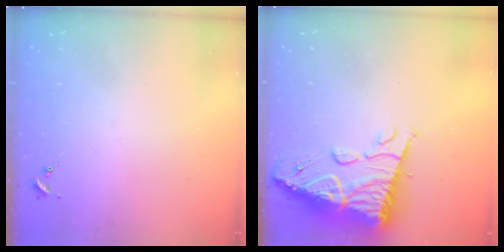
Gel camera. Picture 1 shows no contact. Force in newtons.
{"total": 16.3, "press": 16.3, "slide": 1.7}